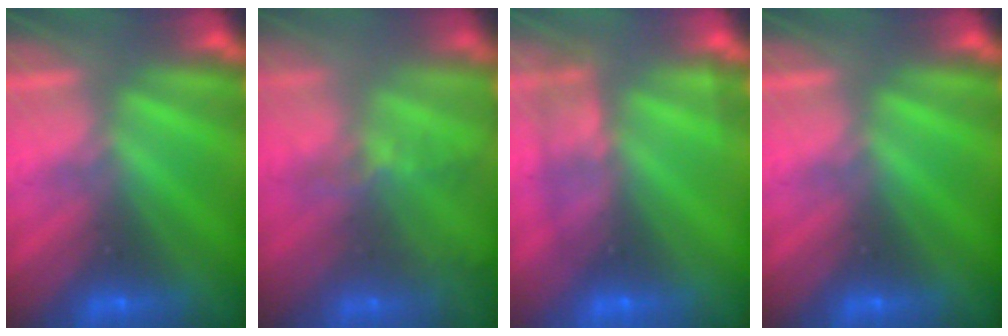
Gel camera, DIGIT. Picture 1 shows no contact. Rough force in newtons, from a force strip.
{"total": 9.7}
{"total": 2.4}
{"total": 0.0}